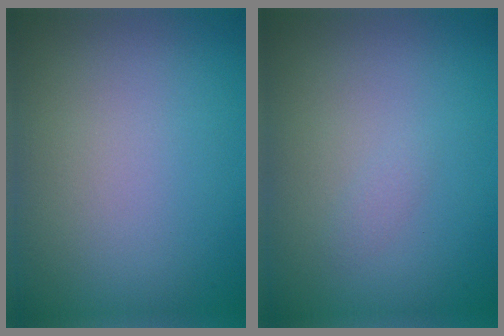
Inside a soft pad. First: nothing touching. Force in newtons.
{"total": 0.6, "press": 0.6, "slide": 0.0}